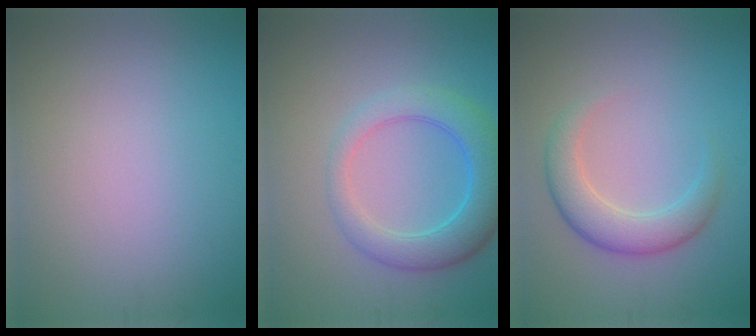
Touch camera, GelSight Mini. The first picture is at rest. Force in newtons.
{"total": 5.3, "press": 5.3, "slide": 0.2}
{"total": 3.1, "press": 3.1, "slide": 0.2}